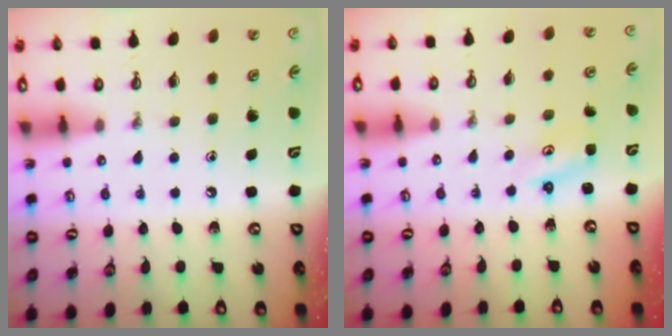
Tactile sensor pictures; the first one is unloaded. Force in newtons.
{"total": 1.7, "press": 1.7, "slide": 0.3}